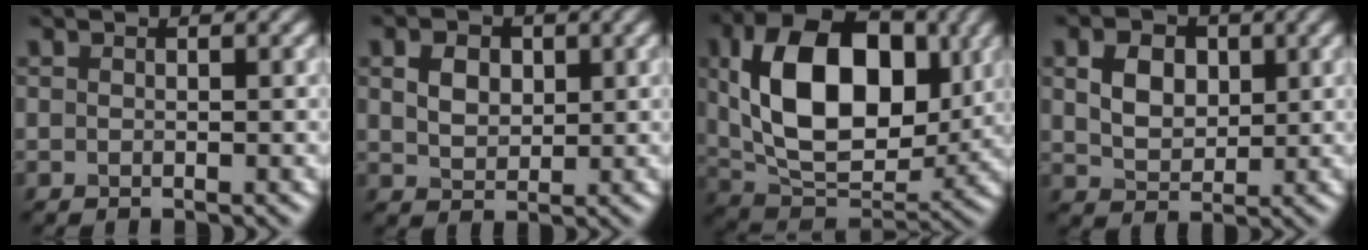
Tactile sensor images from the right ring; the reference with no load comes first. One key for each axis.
{"total": 2.9, "fx": 0.9, "fy": 2.1, "fz": 1.8, "tx": -0.038, "ty": 0.001, "tz": 0.017}
{"total": 13.6, "fx": 2.4, "fy": 8.6, "fz": 10.3, "tx": -0.174, "ty": 0.005, "tz": 0.041}
{"total": 4.0, "fx": 1.2, "fy": 2.8, "fz": 2.6, "tx": -0.052, "ty": 0.002, "tz": 0.020}